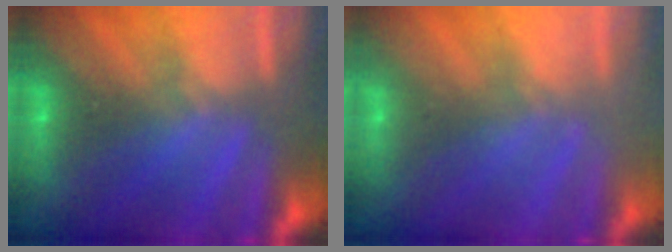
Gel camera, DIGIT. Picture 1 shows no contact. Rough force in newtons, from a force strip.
{"total": 2.1}